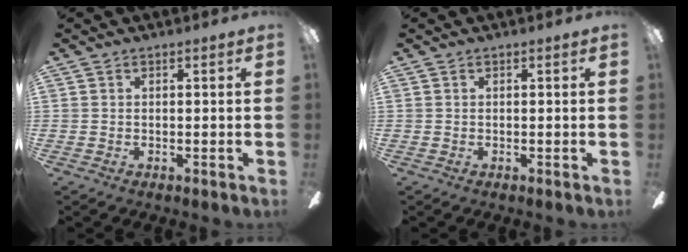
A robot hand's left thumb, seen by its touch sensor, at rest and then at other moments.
{"total": 0.0}